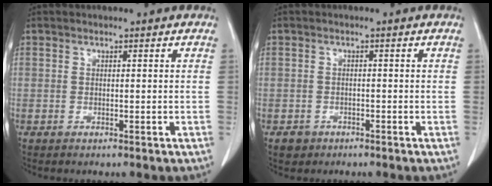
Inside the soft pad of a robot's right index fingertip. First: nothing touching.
{"total": 1.8, "force": [-1.2, 1.4, 0.1], "torque": [-0.006, 0.005, -0.018]}